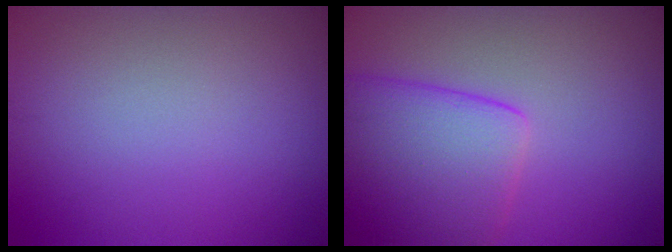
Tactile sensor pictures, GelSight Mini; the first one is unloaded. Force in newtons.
{"total": 6.9, "press": 6.9, "slide": 0.4}